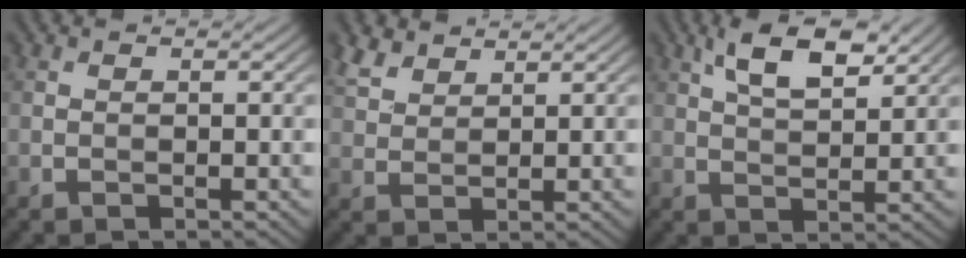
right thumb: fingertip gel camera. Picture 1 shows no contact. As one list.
[{"total": 4.0, "force": [3.1, 1.8, 1.8], "torque": [-0.049, 0.010, 0.070]}, {"total": 6.9, "force": [3.8, 2.6, 5.1], "torque": [-0.102, 0.008, 0.073]}]